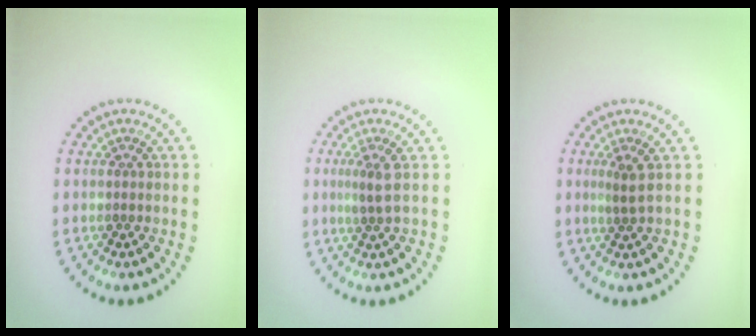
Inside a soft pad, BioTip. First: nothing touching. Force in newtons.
{"total": 2.0, "press": 1.4, "slide": 1.4}
{"total": 1.5, "press": 1.0, "slide": 1.1}